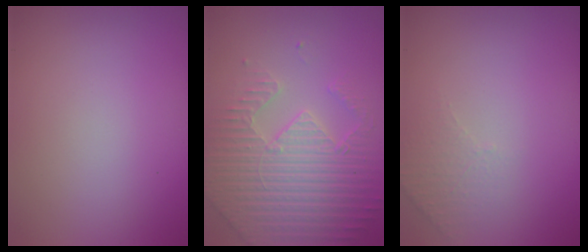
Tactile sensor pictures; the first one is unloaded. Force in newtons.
{"total": 4.5, "press": 4.5, "slide": 0.8}
{"total": 1.6, "press": 1.5, "slide": 0.4}